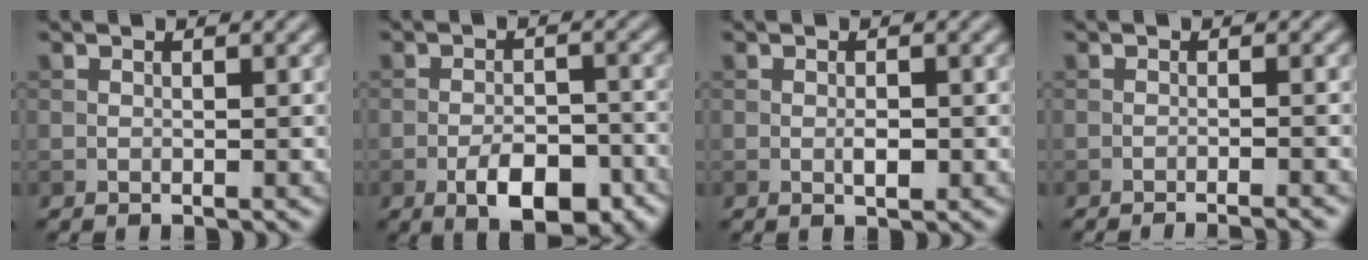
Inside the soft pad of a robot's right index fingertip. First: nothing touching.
{"total": 6.1, "force": [-3.1, 2.7, 4.5], "torque": [-0.068, -0.001, -0.050]}
{"total": 1.2, "force": [-0.3, 0.5, 1.1], "torque": [-0.019, -0.001, -0.004]}
{"total": 2.8, "force": [-2.1, 0.4, 1.8], "torque": [-0.017, 0.006, -0.038]}